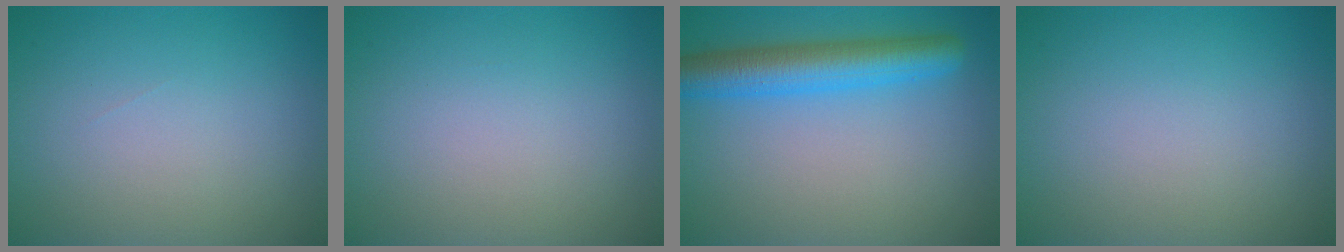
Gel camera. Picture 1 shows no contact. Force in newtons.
{"total": 0.0}
{"total": 5.6, "press": 5.6, "slide": 0.2}
{"total": 0.0}